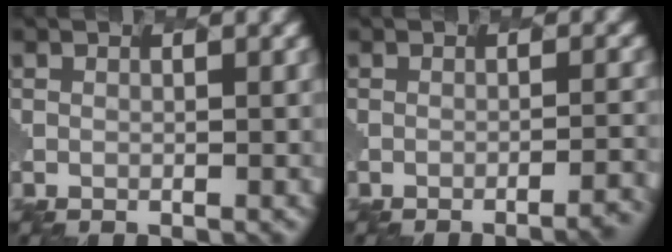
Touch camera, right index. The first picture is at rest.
{"total": 3.6, "force": [-2.7, 0.7, 2.3], "torque": [-0.023, 0.012, -0.032]}